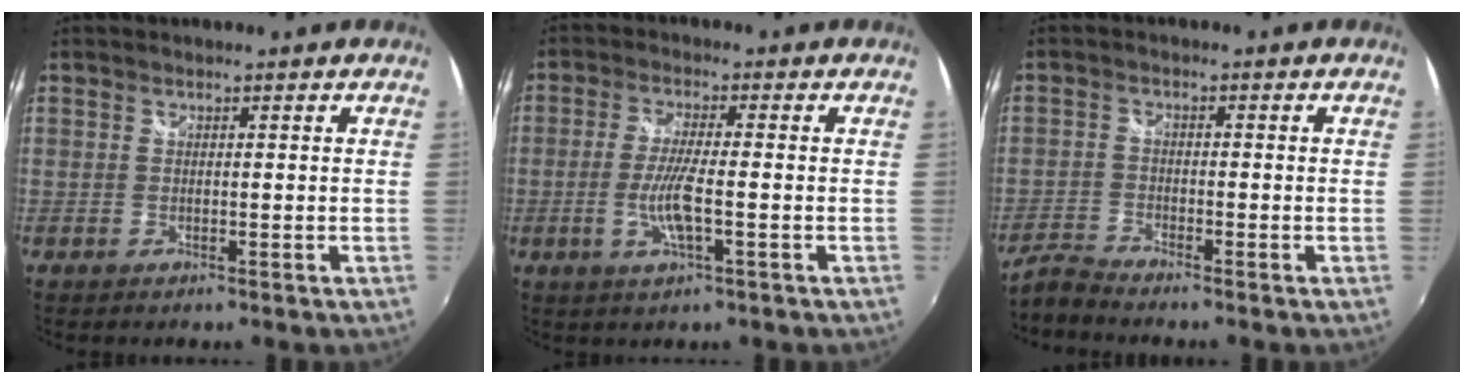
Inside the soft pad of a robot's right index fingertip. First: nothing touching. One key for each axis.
{"total": 6.1, "fx": -1.7, "fy": 0.6, "fz": 5.8, "tx": -0.120, "ty": -0.005, "tz": -0.034}
{"total": 3.4, "fx": -3.4, "fy": 0.0, "fz": 0.3, "tx": -0.017, "ty": -0.008, "tz": -0.078}